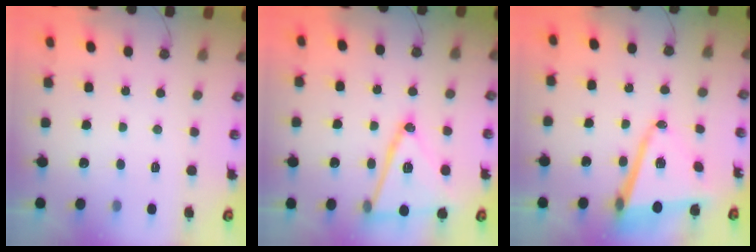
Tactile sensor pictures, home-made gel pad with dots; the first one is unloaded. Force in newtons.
{"total": 18.6, "press": 18.3, "slide": 3.5}
{"total": 12.3, "press": 11.9, "slide": 3.0}